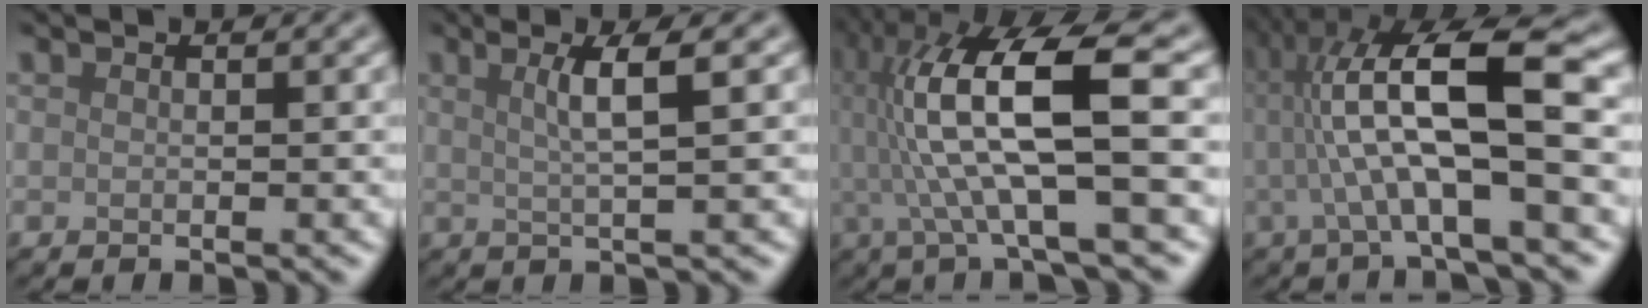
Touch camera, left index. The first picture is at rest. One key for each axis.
{"total": 3.4, "fx": 0.9, "fy": 0.5, "fz": 3.2, "tx": -0.056, "ty": 0.001, "tz": 0.017}
{"total": 11.6, "fx": 0.8, "fy": 2.5, "fz": 11.3, "tx": -0.213, "ty": 0.015, "tz": 0.020}
{"total": 10.4, "fx": 0.7, "fy": 2.2, "fz": 10.2, "tx": -0.170, "ty": 0.018, "tz": 0.014}